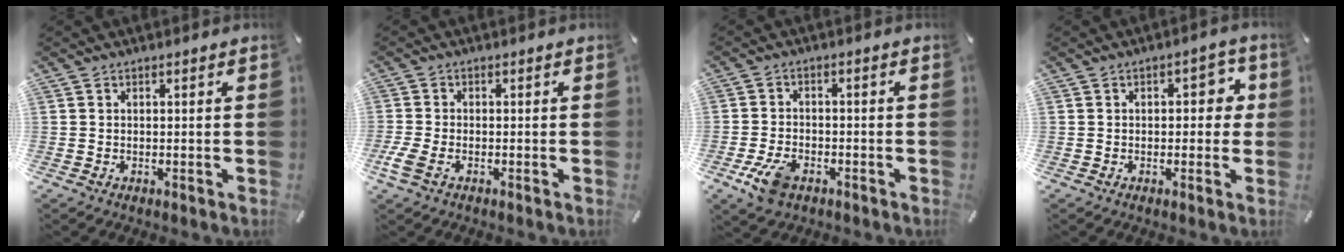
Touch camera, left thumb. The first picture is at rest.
{"total": 3.2, "force": [-1.6, 1.7, 2.2], "torque": [-0.056, -0.003, -0.031]}
{"total": 6.8, "force": [-3.6, 3.8, 4.3], "torque": [-0.104, 0.007, -0.069]}
{"total": 5.2, "force": [0.4, 3.3, 4.0], "torque": [-0.041, -0.001, -0.005]}